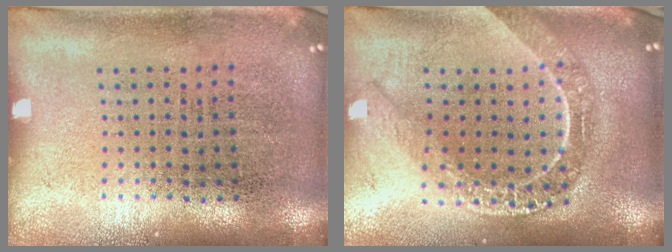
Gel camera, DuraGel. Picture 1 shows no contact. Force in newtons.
{"total": 2.2, "press": 1.8, "slide": 1.1}